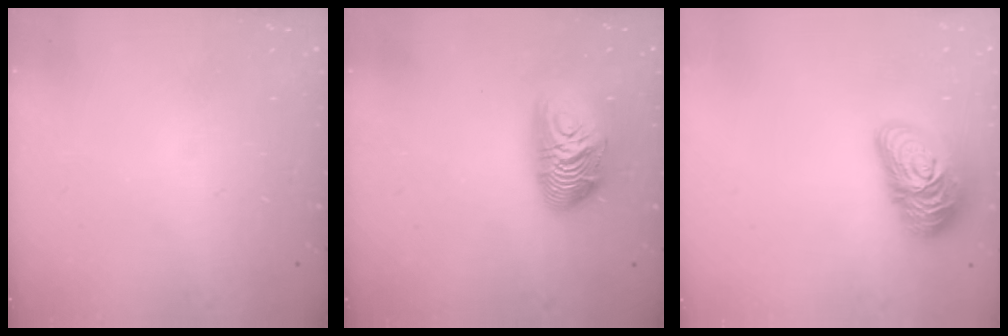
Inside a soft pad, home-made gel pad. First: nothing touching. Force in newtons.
{"total": 11.8, "press": 11.8, "slide": 0.3}
{"total": 14.2, "press": 14.2, "slide": 0.8}